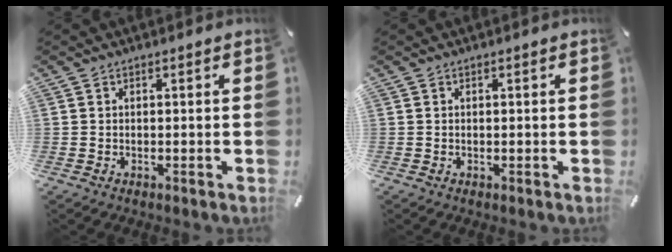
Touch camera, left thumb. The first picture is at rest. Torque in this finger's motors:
{"motor_torque": [-0.11, -0.04, -0.02, 0.01, 0.00]}